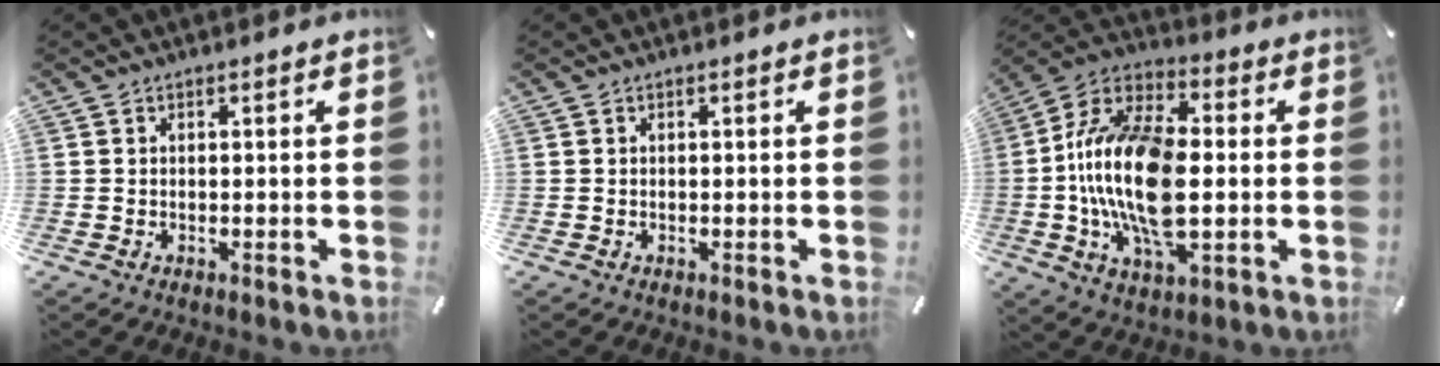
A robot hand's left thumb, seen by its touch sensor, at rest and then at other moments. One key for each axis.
{"total": 0.0}
{"total": 20.0, "fx": -1.4, "fy": 11.0, "fz": 16.7, "tx": -0.360, "ty": -0.002, "tz": -0.027}